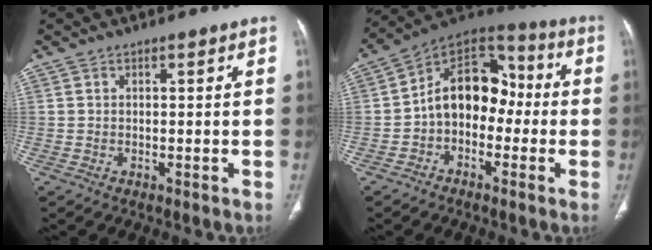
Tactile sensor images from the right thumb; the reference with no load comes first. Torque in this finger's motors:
{"motor_torque": [1.99, 1.89, 1.33, -0.83, 0.11]}